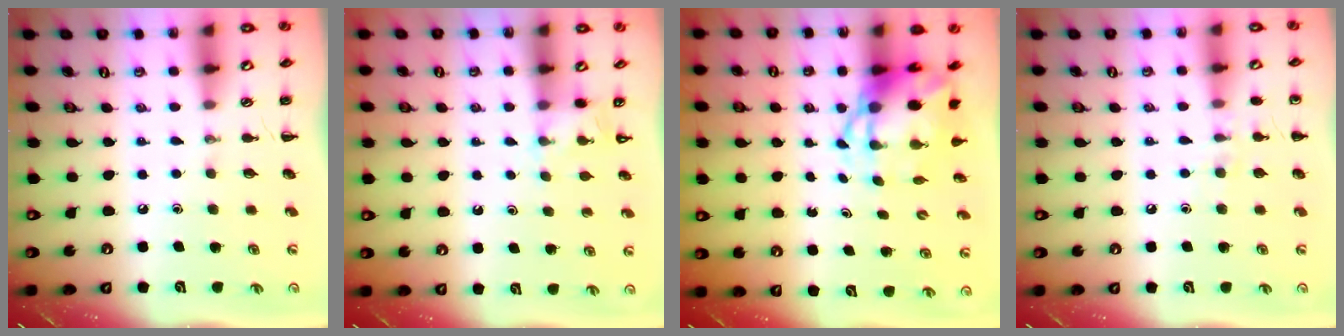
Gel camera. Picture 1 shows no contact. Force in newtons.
{"total": 4.1, "press": 3.9, "slide": 1.3}
{"total": 6.3, "press": 6.1, "slide": 1.7}
{"total": 7.1, "press": 6.8, "slide": 2.1}